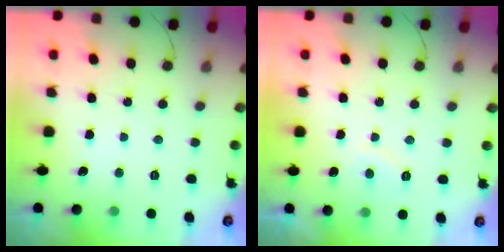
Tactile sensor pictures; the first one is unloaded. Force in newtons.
{"total": 2.2, "press": 2.1, "slide": 0.8}